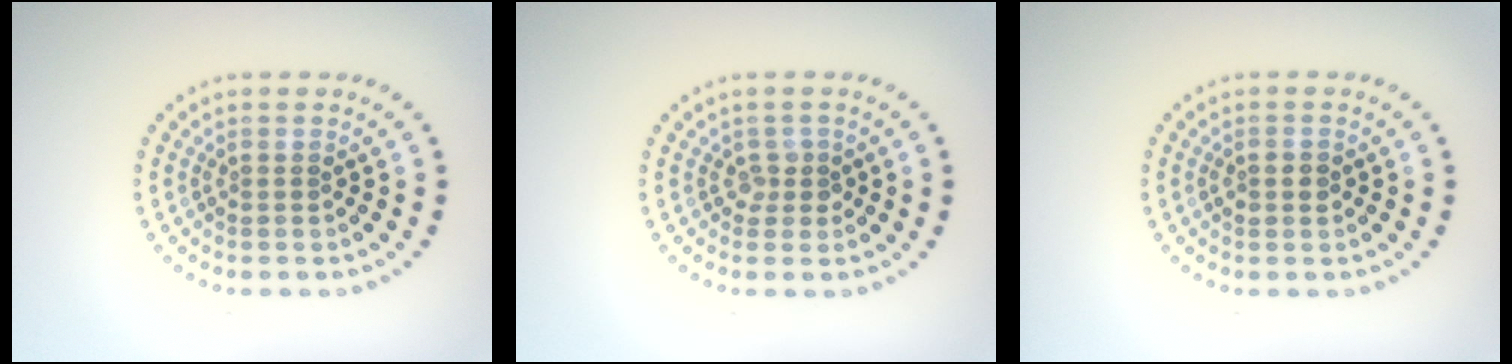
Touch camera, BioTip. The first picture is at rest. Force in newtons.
{"total": 1.3, "press": 1.0, "slide": 0.8}
{"total": 1.6, "press": 1.6, "slide": 0.2}